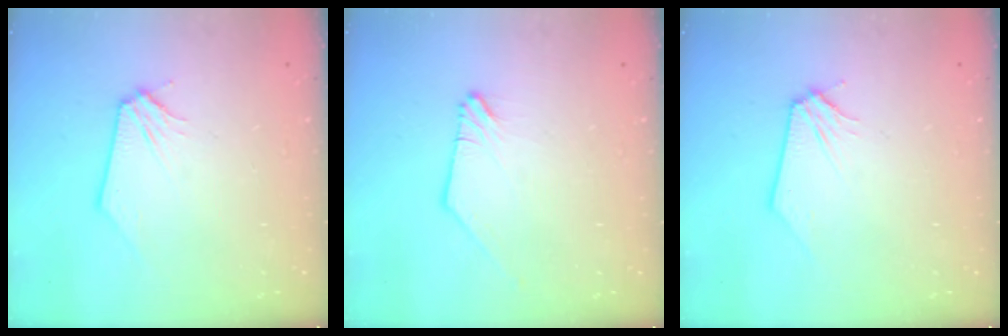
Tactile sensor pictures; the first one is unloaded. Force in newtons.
{"total": 0.0}
{"total": 0.0}